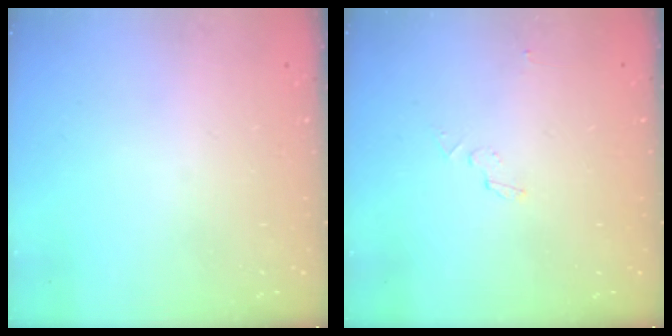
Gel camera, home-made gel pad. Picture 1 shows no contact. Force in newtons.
{"total": 3.2, "press": 3.2, "slide": 0.3}